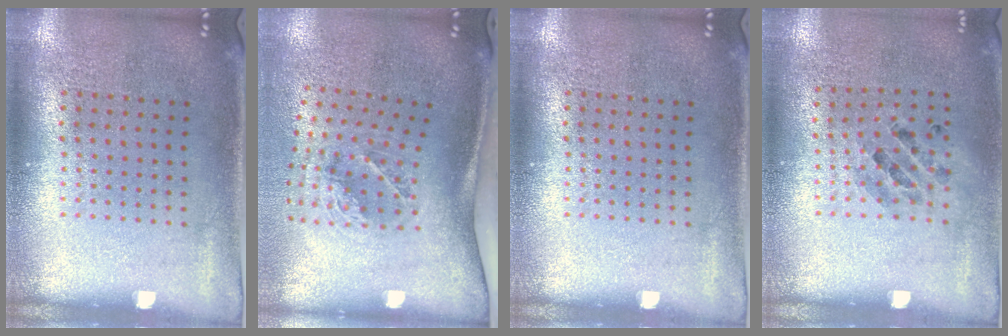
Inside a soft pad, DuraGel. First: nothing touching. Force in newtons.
{"total": 2.0, "press": 1.3, "slide": 1.5}
{"total": 0.0}
{"total": 0.9, "press": 0.9, "slide": 0.1}